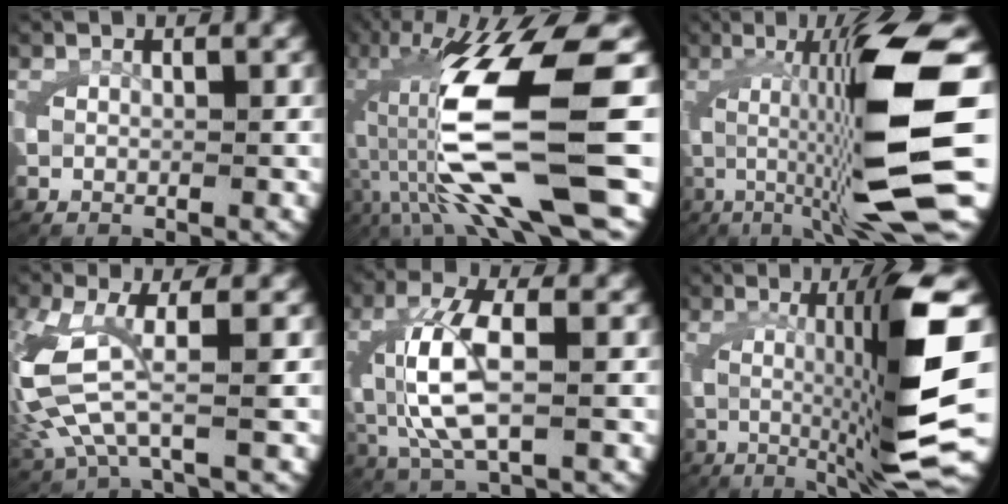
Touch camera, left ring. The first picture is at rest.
{"total": 15.9, "force": [-1.0, 6.4, 14.5], "torque": [-0.278, -0.025, 0.005]}
{"total": 13.0, "force": [0.3, 2.7, 12.7], "torque": [-0.190, 0.013, 0.004]}
{"total": 6.8, "force": [0.2, 3.9, 5.5], "torque": [-0.163, -0.019, 0.018]}
{"total": 6.3, "force": [-0.2, 2.9, 5.5], "torque": [-0.137, -0.012, 0.011]}
{"total": 12.3, "force": [1.1, 1.4, 12.1], "torque": [-0.178, 0.009, 0.022]}